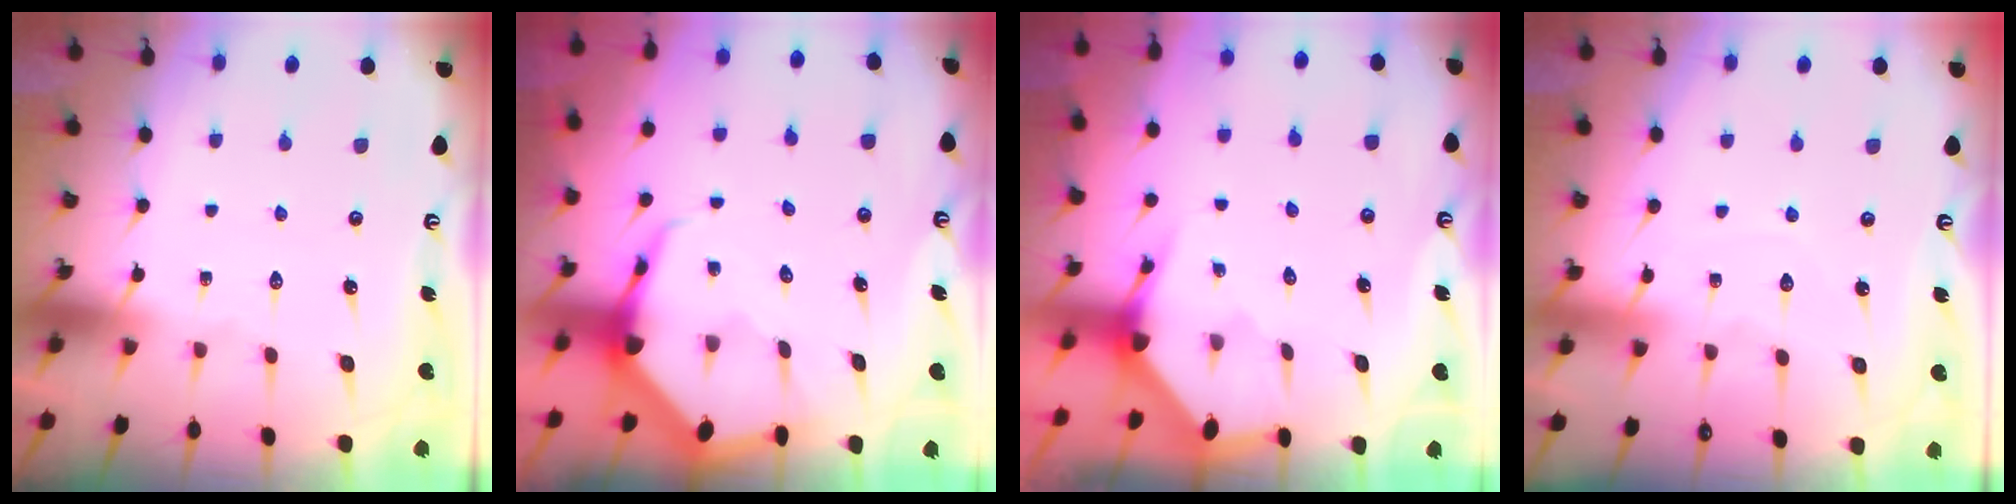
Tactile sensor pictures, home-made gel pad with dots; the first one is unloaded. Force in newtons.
{"total": 6.6, "press": 6.6, "slide": 0.9}
{"total": 3.0, "press": 3.0, "slide": 0.3}
{"total": 3.7, "press": 3.7, "slide": 0.2}